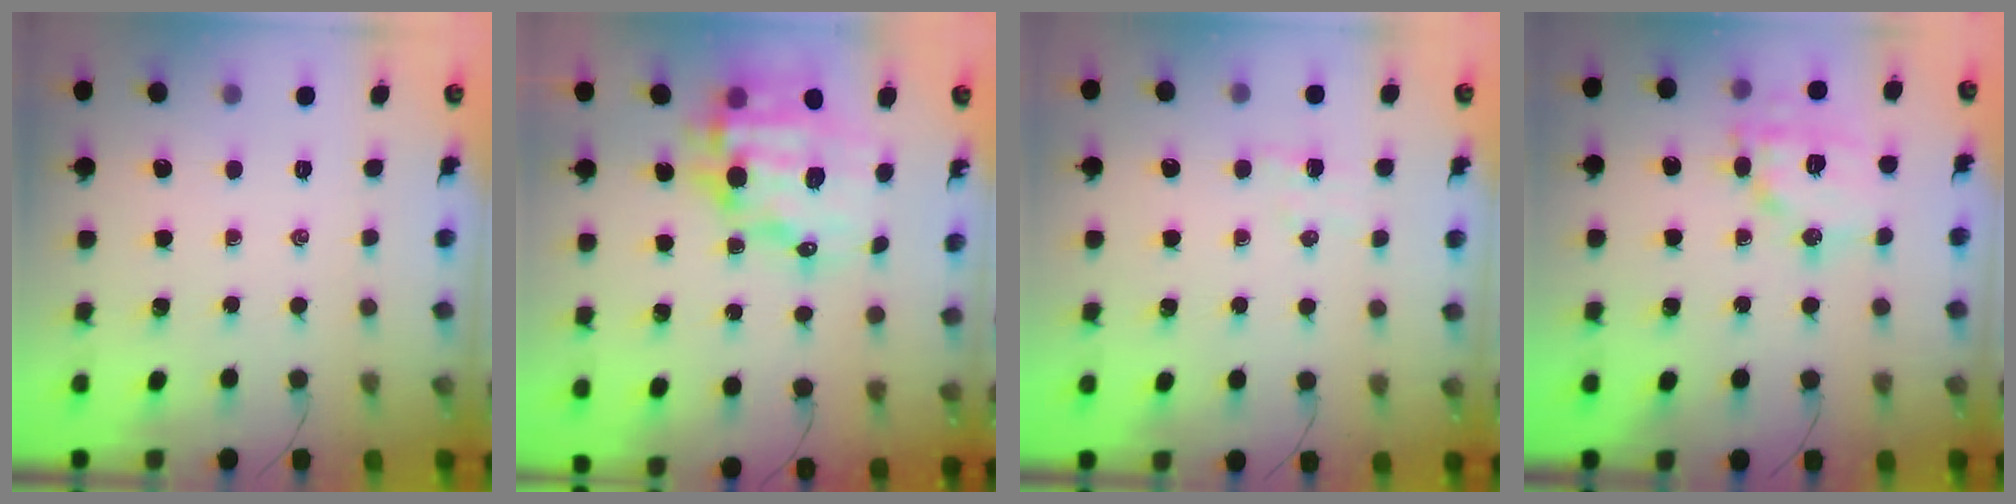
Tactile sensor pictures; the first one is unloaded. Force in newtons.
{"total": 15.0, "press": 14.6, "slide": 3.4}
{"total": 3.0, "press": 2.9, "slide": 0.7}
{"total": 14.0, "press": 13.9, "slide": 1.1}